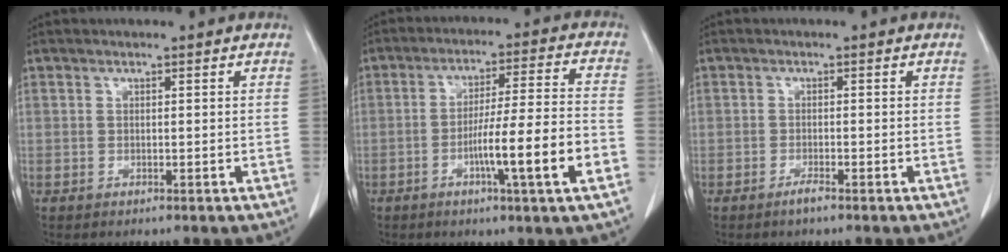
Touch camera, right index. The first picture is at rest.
{"total": 12.3, "force": [-4.3, -0.6, 11.5], "torque": [-0.186, 0.000, -0.070]}
{"total": 1.2, "force": [-1.0, 0.1, 0.6], "torque": [-0.013, 0.000, -0.018]}